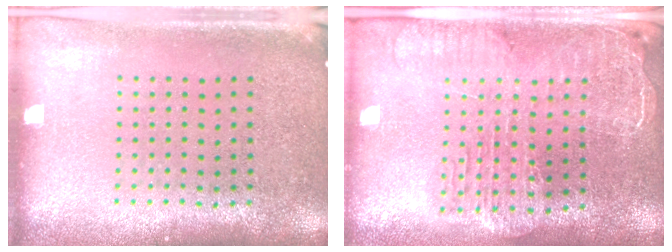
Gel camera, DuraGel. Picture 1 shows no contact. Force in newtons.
{"total": 2.5, "press": 2.2, "slide": 1.2}